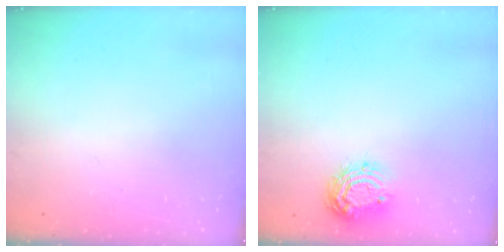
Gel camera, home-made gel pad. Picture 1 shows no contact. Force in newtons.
{"total": 9.4, "press": 9.4, "slide": 0.9}